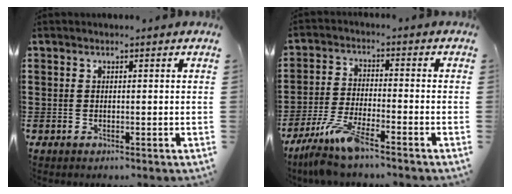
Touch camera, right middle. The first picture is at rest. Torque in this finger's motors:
{"motor_torque": [1.26, -0.88, 0.18, 0.14]}